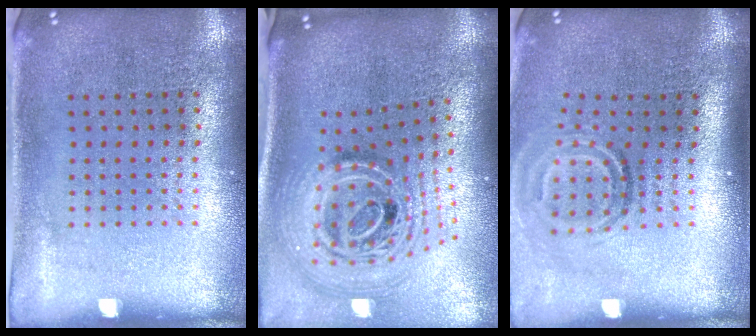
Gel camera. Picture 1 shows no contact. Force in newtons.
{"total": 2.7, "press": 1.9, "slide": 2.0}
{"total": 1.9, "press": 1.2, "slide": 1.4}